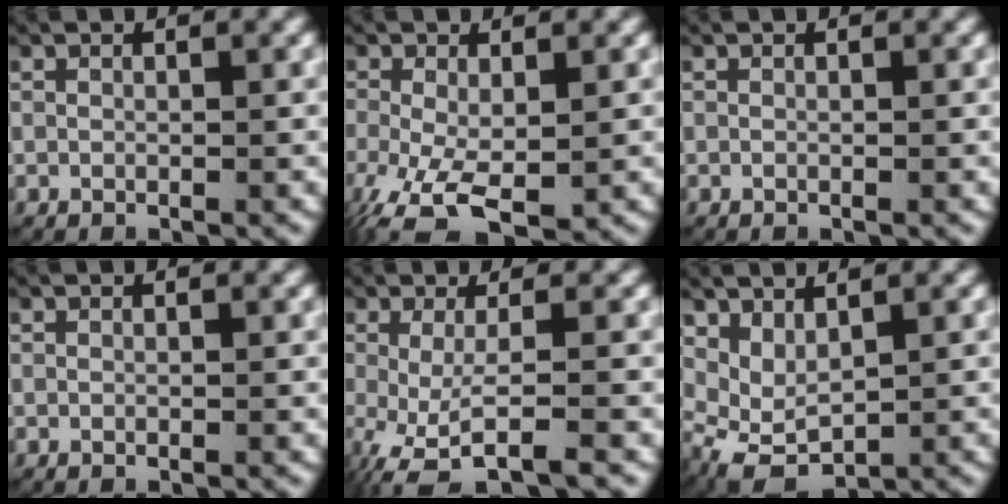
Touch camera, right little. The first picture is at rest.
{"total": 6.2, "force": [-3.1, 3.1, 4.3], "torque": [-0.114, -0.042, -0.027]}
{"total": 0.0}
{"total": 0.0}
{"total": 5.7, "force": [-2.7, 2.4, 4.4], "torque": [-0.098, -0.029, -0.027]}
{"total": 5.8, "force": [-1.0, 4.6, 3.4], "torque": [-0.098, -0.042, 0.002]}